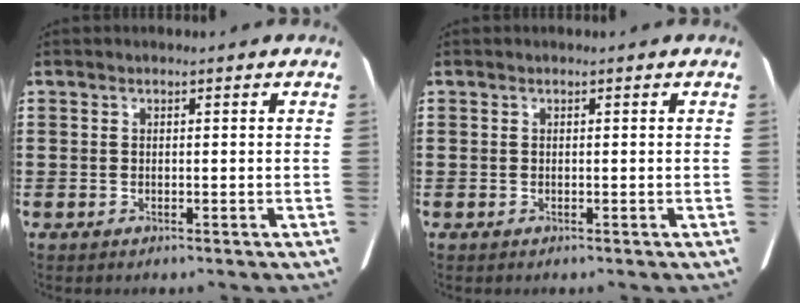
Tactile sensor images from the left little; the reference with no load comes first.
{"total": 0.0}